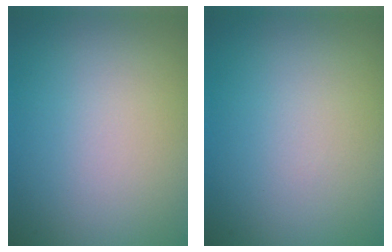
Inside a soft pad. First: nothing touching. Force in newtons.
{"total": 0.0}